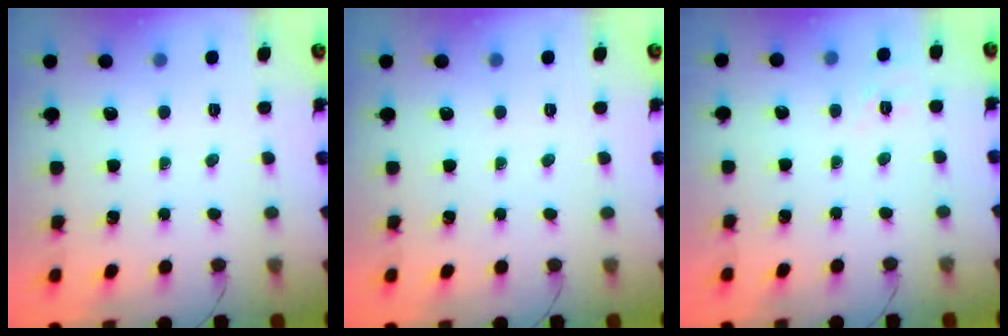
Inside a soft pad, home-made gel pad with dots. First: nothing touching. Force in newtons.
{"total": 0.0}
{"total": 1.6, "press": 0.2, "slide": 1.6}